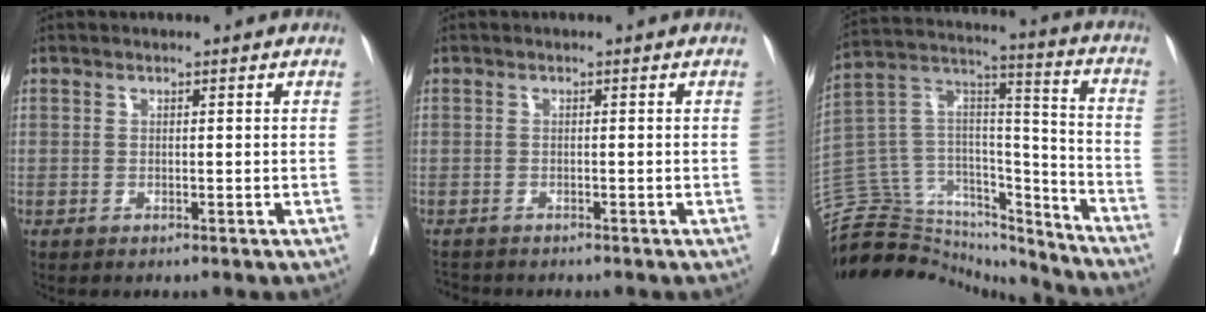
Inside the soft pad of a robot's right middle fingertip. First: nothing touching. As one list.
[{"total": 2.6, "force": [-2.4, 0.9, 0.2], "torque": [-0.006, -0.007, -0.040]}, {"total": 26.2, "force": [-24.1, 7.9, 6.7], "torque": [-0.164, 0.046, -0.381]}]